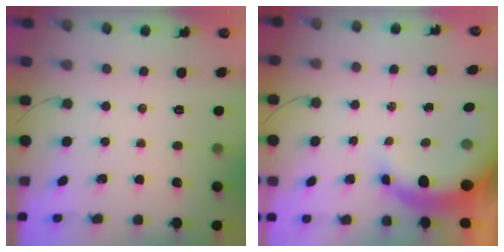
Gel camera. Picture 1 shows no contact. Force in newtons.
{"total": 8.4, "press": 8.2, "slide": 1.6}